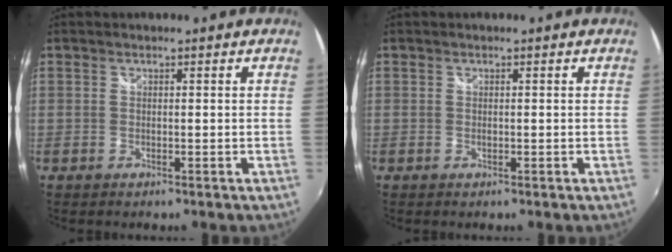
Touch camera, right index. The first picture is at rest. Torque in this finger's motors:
{"motor_torque": [-0.08, 0.06, 0.13, 0.01]}